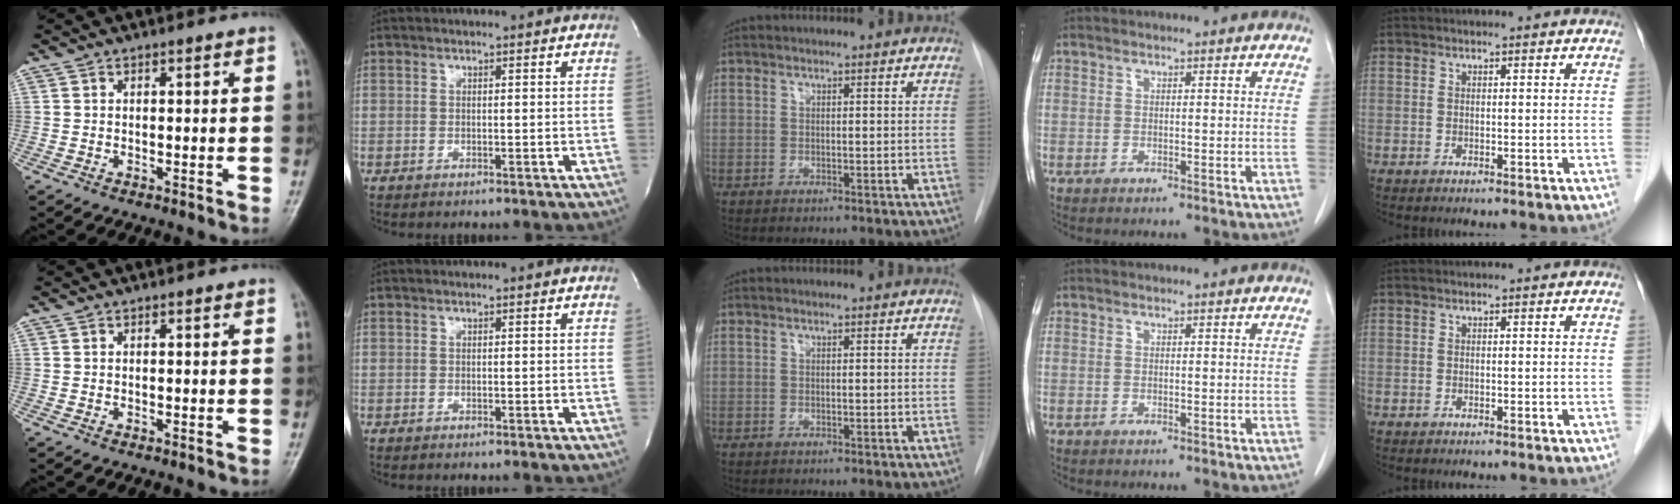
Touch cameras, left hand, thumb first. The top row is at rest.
{}